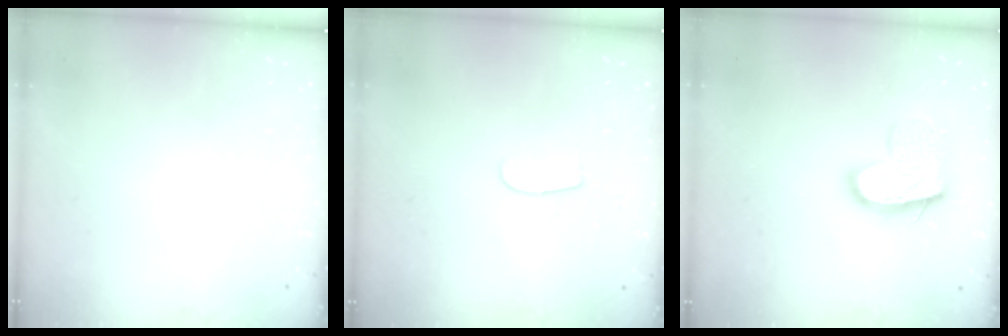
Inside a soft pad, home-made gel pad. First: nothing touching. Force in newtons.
{"total": 5.2, "press": 5.1, "slide": 0.6}
{"total": 15.1, "press": 15.0, "slide": 1.0}